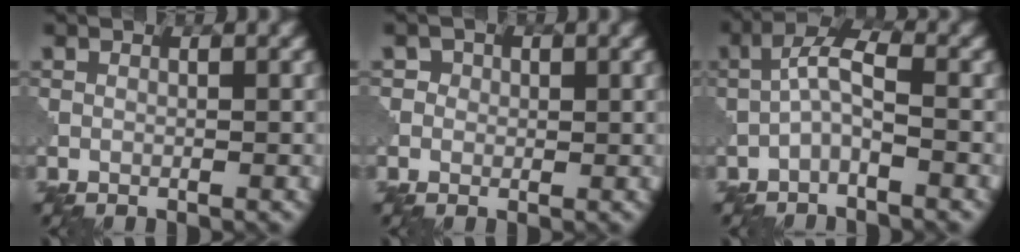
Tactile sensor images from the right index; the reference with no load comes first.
{"total": 1.5, "force": [0.4, 1.4, 0.3], "torque": [-0.003, -0.002, 0.000]}
{"total": 2.8, "force": [-1.0, 0.7, 2.5], "torque": [-0.052, 0.012, -0.028]}